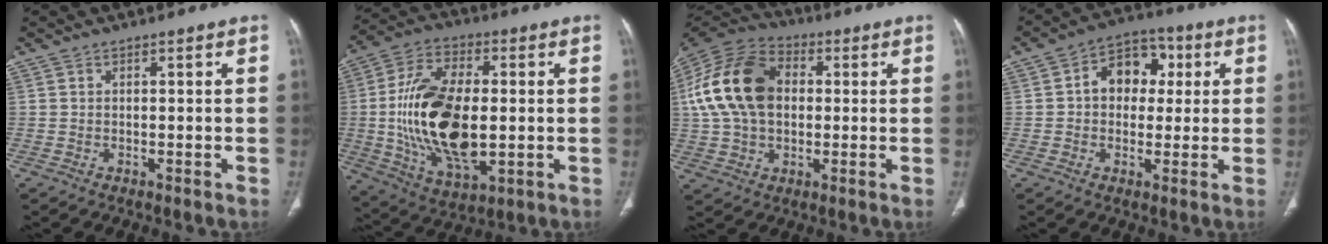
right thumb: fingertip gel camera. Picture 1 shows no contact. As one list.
[{"total": 21.3, "force": [-0.7, 11.2, 18.1], "torque": [-0.344, -0.003, -0.003]}, {"total": 18.9, "force": [2.1, 13.0, 13.6], "torque": [-0.256, 0.023, 0.032]}, {"total": 9.9, "force": [1.7, 7.5, 6.2], "torque": [-0.055, 0.018, 0.017]}]